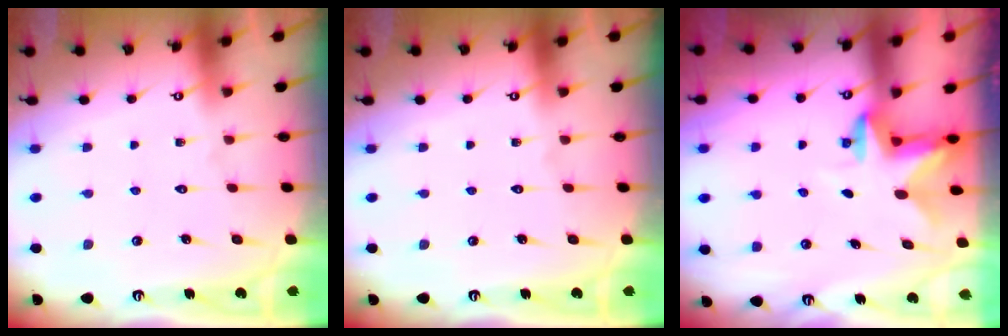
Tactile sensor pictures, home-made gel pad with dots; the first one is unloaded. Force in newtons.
{"total": 0.0}
{"total": 2.6, "press": 2.6, "slide": 0.6}